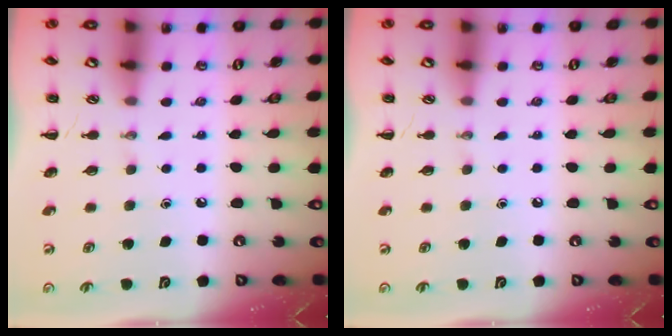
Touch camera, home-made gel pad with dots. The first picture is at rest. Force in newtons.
{"total": 0.0}